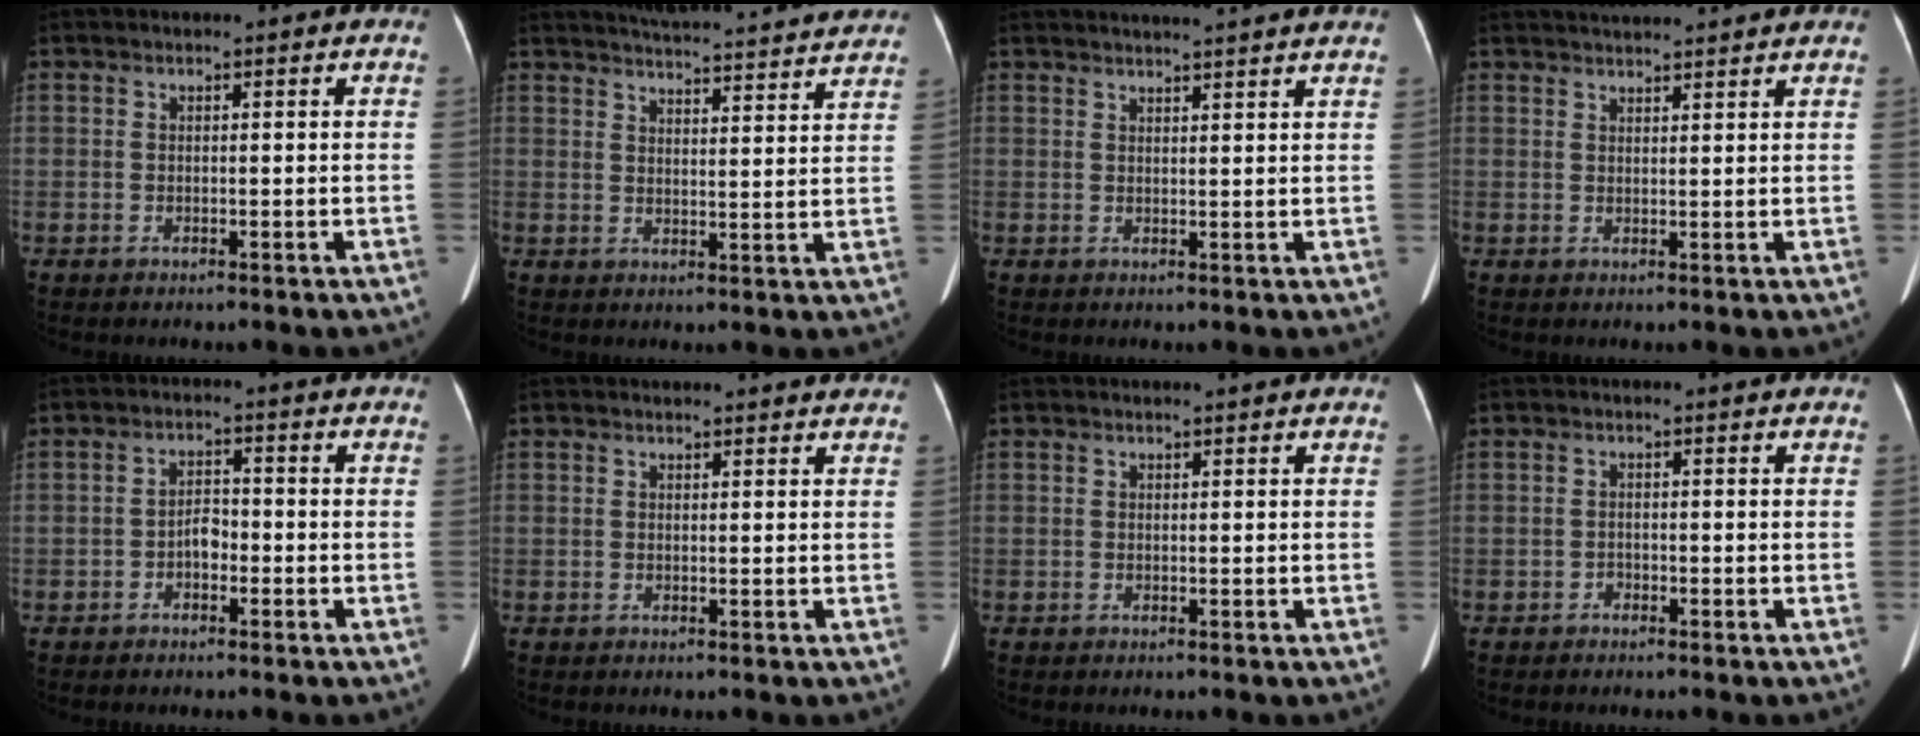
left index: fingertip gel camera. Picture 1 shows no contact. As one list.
[{"total": 21.6, "force": [20.3, 1.9, 7.0], "torque": [-0.101, -0.003, 0.252]}, {"total": 9.6, "force": [8.8, -0.5, 3.8], "torque": [-0.053, 0.023, 0.100]}, {"total": 7.6, "force": [7.2, 0.1, 2.5], "torque": [-0.038, 0.034, 0.096]}, {"total": 2.7, "force": [-1.2, 1.5, 1.9], "torque": [-0.029, 0.014, -0.025]}, {"total": 4.6, "force": [4.5, 0.8, 1.0], "torque": [-0.007, 0.016, 0.041]}, {"total": 0.0}, {"total": 0.8, "force": [-0.7, 0.4, 0.1], "torque": [0.001, 0.003, -0.016]}]